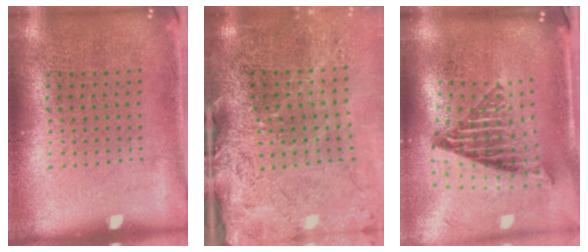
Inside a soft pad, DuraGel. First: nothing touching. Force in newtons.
{"total": 3.9, "press": 3.1, "slide": 2.4}
{"total": 2.1, "press": 1.4, "slide": 1.5}